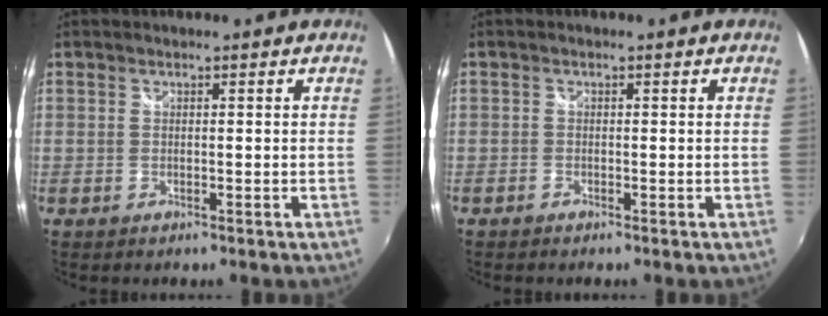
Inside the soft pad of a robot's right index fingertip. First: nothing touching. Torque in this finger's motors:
{"motor_torque": [0.11, -0.08, 0.06, 0.00]}